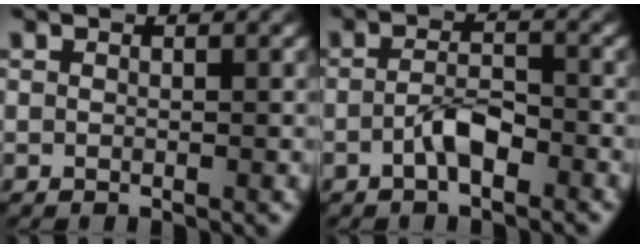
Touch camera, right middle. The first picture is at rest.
{"total": 2.6, "force": [-1.3, 0.9, 2.0], "torque": [-0.039, 0.006, -0.027]}